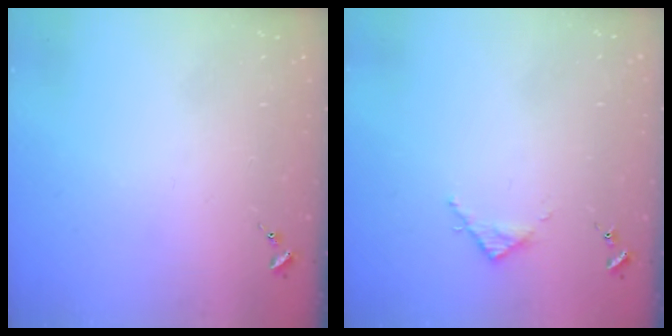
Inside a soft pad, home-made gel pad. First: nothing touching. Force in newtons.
{"total": 2.8, "press": 2.8, "slide": 0.4}